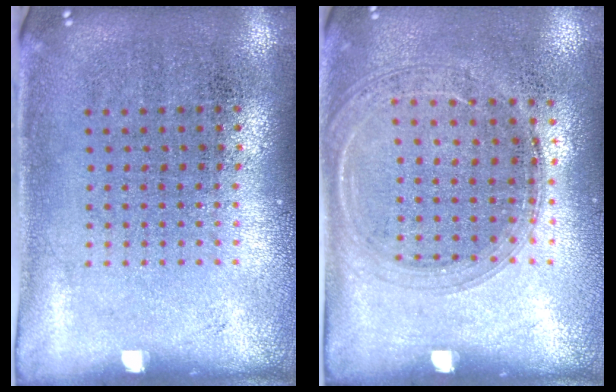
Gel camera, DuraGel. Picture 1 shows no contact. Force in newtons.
{"total": 1.5, "press": 1.4, "slide": 0.3}